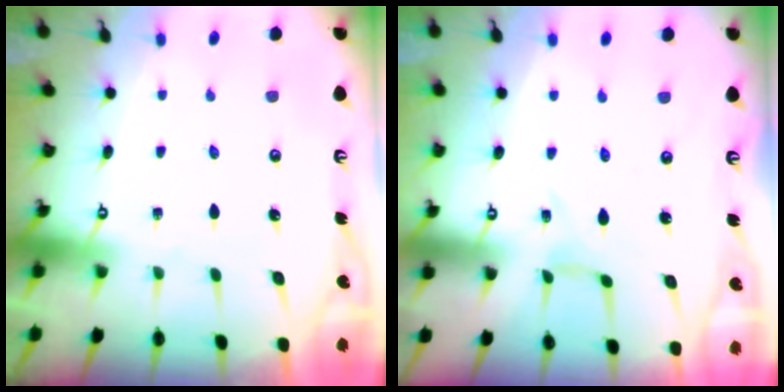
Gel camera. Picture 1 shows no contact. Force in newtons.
{"total": 1.8, "press": 1.8, "slide": 0.3}